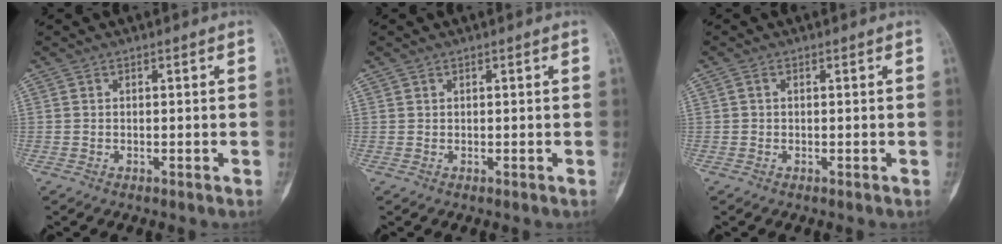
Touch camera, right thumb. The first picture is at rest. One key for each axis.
{"total": 0.0}
{"total": 0.6, "fx": 0.1, "fy": 0.5, "fz": 0.4, "tx": -0.005, "ty": 0.002, "tz": -0.001}